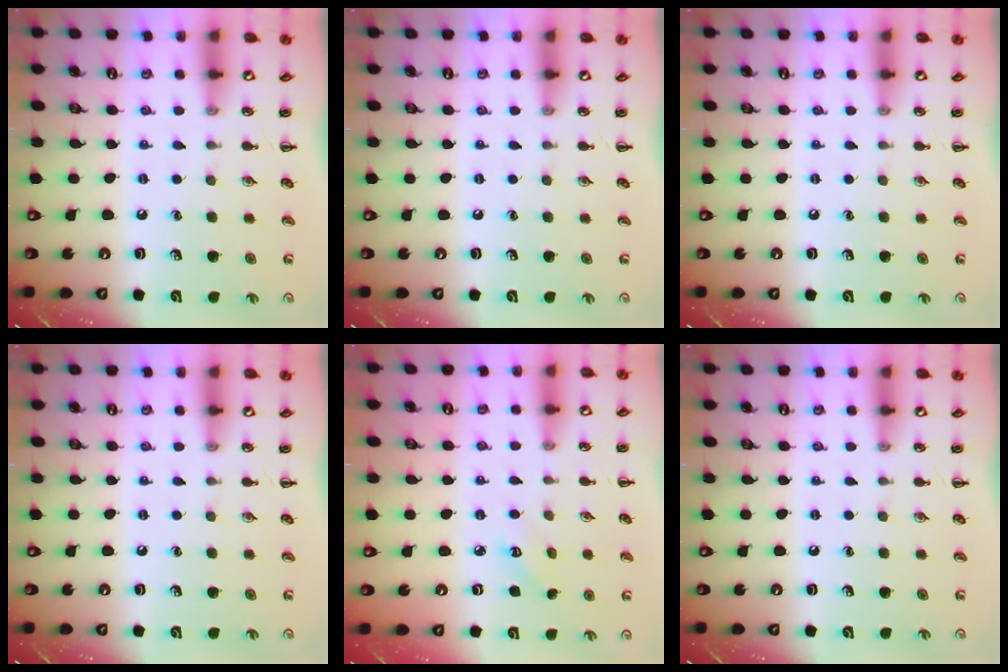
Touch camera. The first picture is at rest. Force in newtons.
{"total": 0.0}
{"total": 0.0}
{"total": 0.0}
{"total": 2.1, "press": 2.0, "slide": 0.6}
{"total": 0.0}